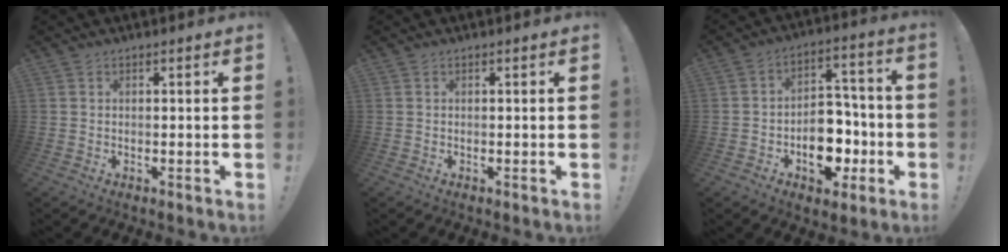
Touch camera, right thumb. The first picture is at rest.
{"total": 0.0}
{"total": 13.8, "force": [-5.2, 9.8, 8.3], "torque": [-0.098, 0.048, -0.077]}